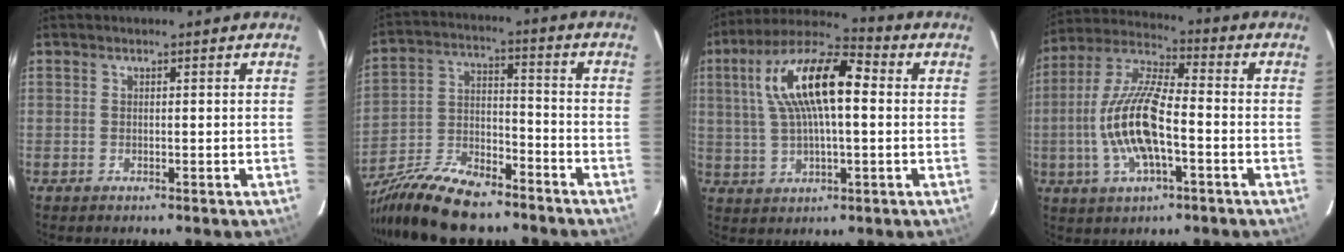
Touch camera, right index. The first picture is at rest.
{"total": 19.3, "force": [-15.4, 6.3, 9.8], "torque": [-0.205, -0.014, -0.268]}
{"total": 15.9, "force": [2.9, 5.6, 14.6], "torque": [-0.277, 0.030, 0.045]}
{"total": 15.0, "force": [-3.4, 4.8, 13.8], "torque": [-0.284, 0.002, -0.068]}